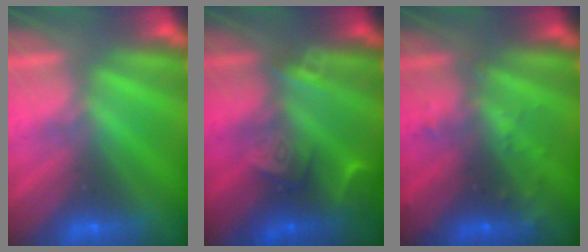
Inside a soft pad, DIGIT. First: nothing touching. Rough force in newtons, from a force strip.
{"total": 2.4}
{"total": 3.0}